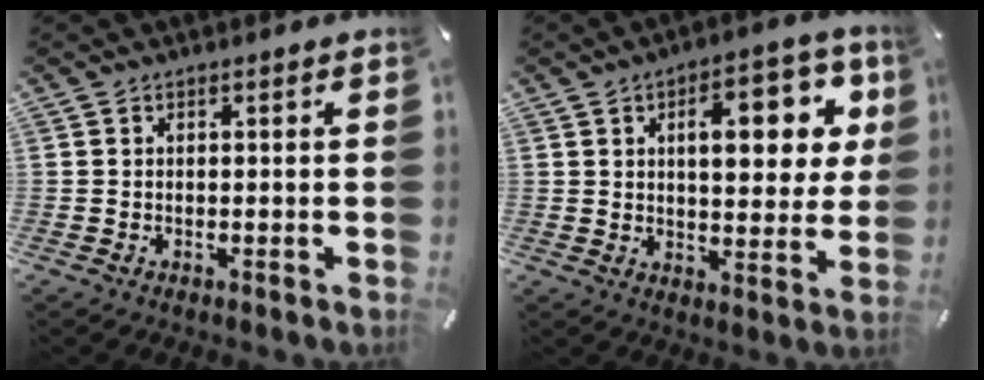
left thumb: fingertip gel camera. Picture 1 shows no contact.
{"total": 15.2, "force": [5.4, 7.5, 12.1], "torque": [-0.161, -0.008, 0.081]}